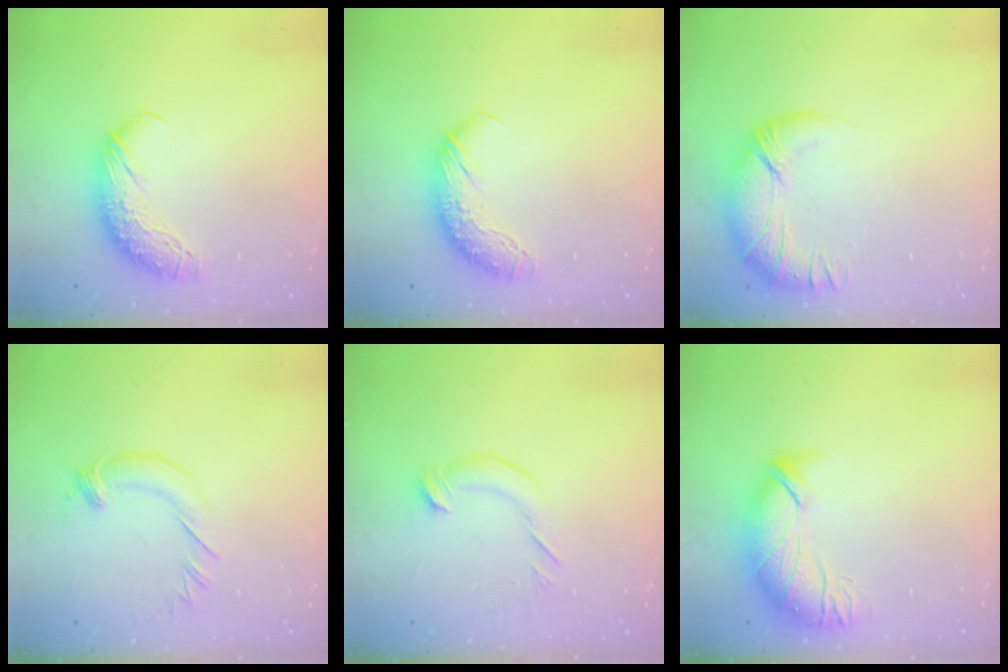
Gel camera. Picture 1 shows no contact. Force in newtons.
{"total": 0.0}
{"total": 3.5, "press": 0.1, "slide": 3.5}
{"total": 1.9, "press": 1.9, "slide": 0.1}
{"total": 2.8, "press": 2.7, "slide": 0.4}
{"total": 2.9, "press": 1.4, "slide": 2.5}